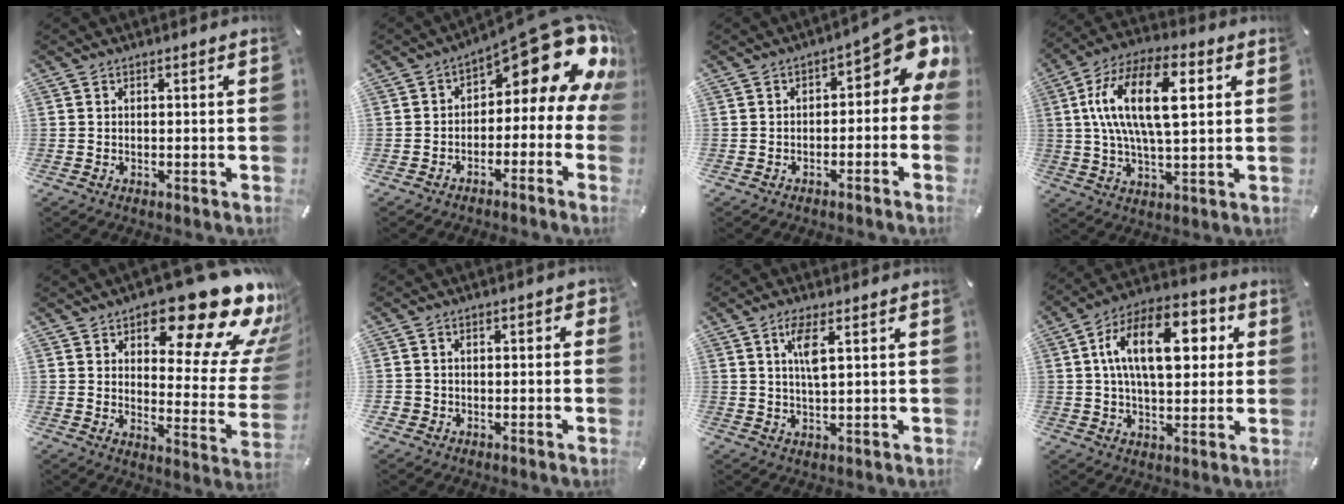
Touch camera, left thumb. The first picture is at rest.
{"total": 16.2, "force": [8.8, 6.3, 12.1], "torque": [-0.148, -0.069, 0.138]}
{"total": 9.4, "force": [3.4, 4.2, 7.8], "torque": [-0.100, -0.036, 0.057]}
{"total": 17.9, "force": [4.5, 8.1, 15.2], "torque": [-0.302, 0.006, 0.071]}
{"total": 22.7, "force": [15.5, 8.7, 14.1], "torque": [-0.174, -0.118, 0.249]}
{"total": 3.3, "force": [-1.3, 2.8, 1.1], "torque": [-0.019, 0.011, -0.027]}
{"total": 5.4, "force": [2.1, 1.2, 4.9], "torque": [-0.110, 0.001, 0.031]}
{"total": 17.9, "force": [4.8, 9.8, 14.2], "torque": [-0.243, 0.006, 0.078]}